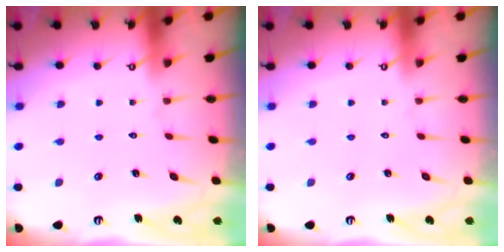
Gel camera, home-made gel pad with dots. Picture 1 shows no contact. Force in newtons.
{"total": 0.0}